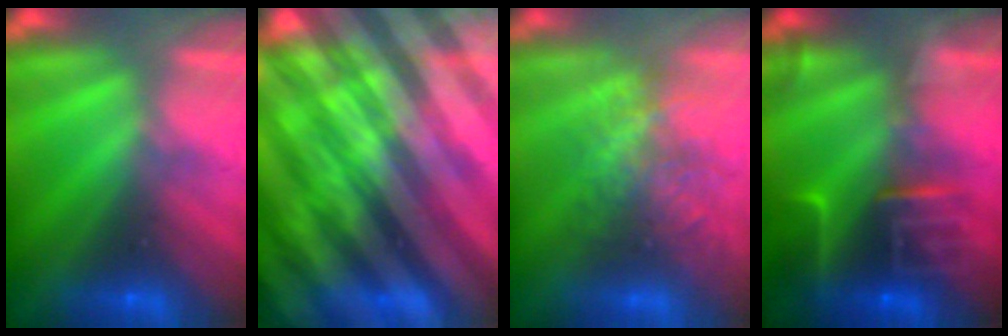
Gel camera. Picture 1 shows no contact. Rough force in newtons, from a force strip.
{"total": 6.2}
{"total": 3.0}
{"total": 7.4}